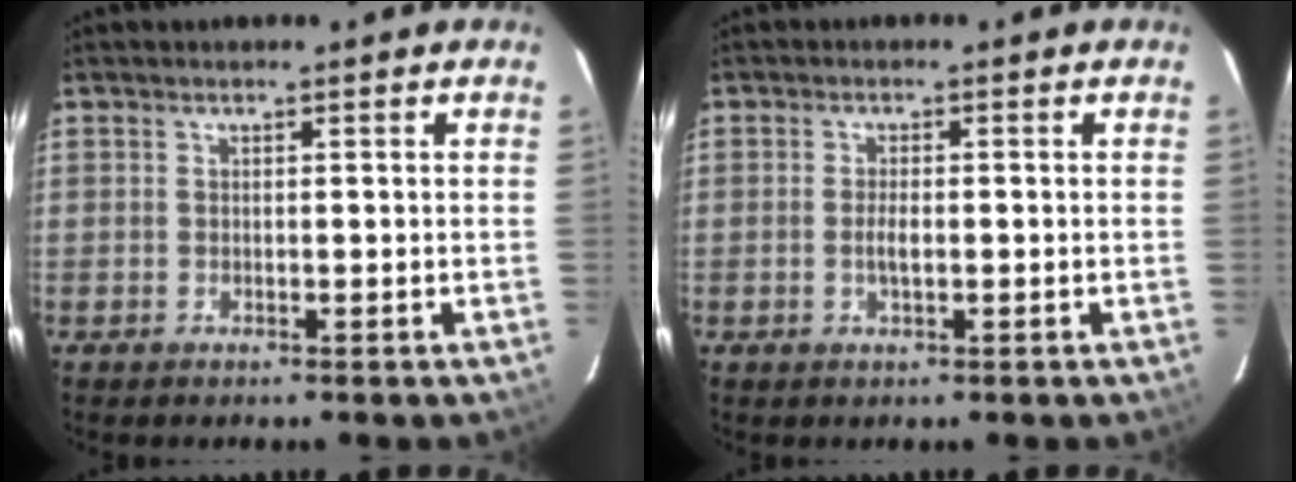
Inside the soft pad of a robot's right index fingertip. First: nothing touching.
{"total": 2.0, "force": [-0.4, 0.7, 1.8], "torque": [-0.035, -0.003, -0.007]}